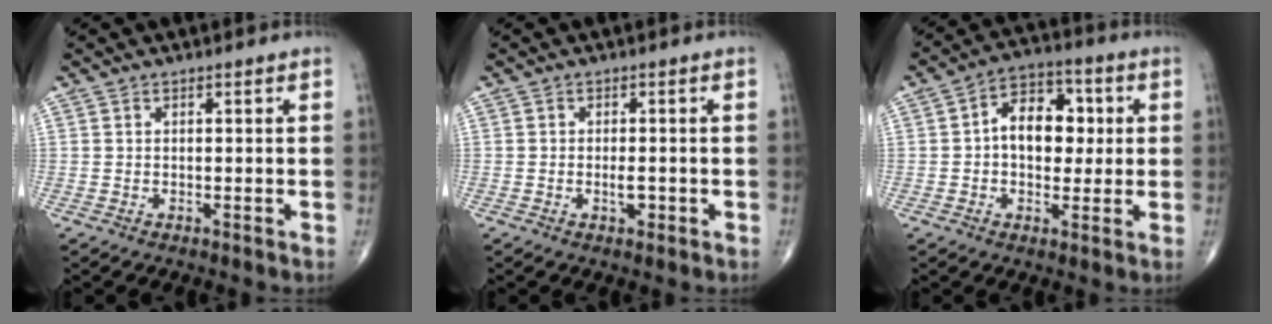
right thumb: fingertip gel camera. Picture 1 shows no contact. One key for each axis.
{"total": 2.2, "fx": -0.6, "fy": 1.0, "fz": 1.9, "tx": -0.030, "ty": 0.000, "tz": -0.009}
{"total": 11.1, "fx": 1.0, "fy": 7.5, "fz": 8.1, "tx": -0.089, "ty": 0.019, "tz": 0.009}